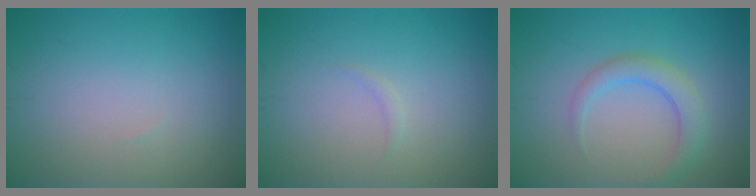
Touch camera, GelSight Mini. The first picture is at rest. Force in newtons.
{"total": 0.5, "press": 0.5, "slide": 0.1}
{"total": 2.8, "press": 2.8, "slide": 0.1}